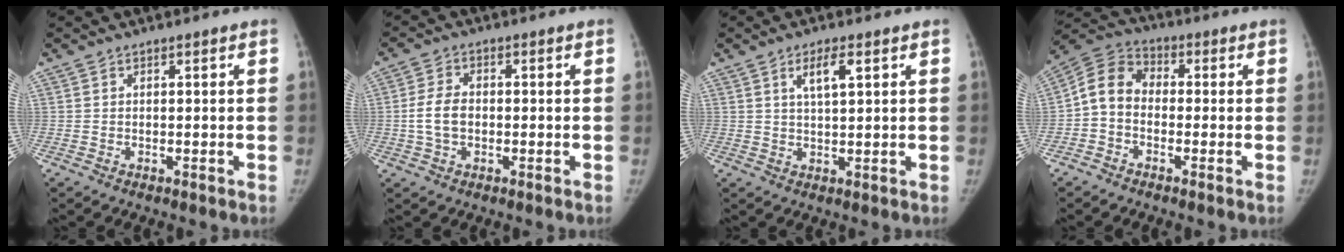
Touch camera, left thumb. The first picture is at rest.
{"total": 5.3, "force": [-0.7, 3.5, 3.9], "torque": [-0.078, 0.010, -0.016]}
{"total": 4.6, "force": [2.1, 1.3, 3.9], "torque": [-0.066, -0.005, 0.039]}
{"total": 7.7, "force": [-1.3, 6.1, 4.5], "torque": [-0.072, 0.027, -0.045]}